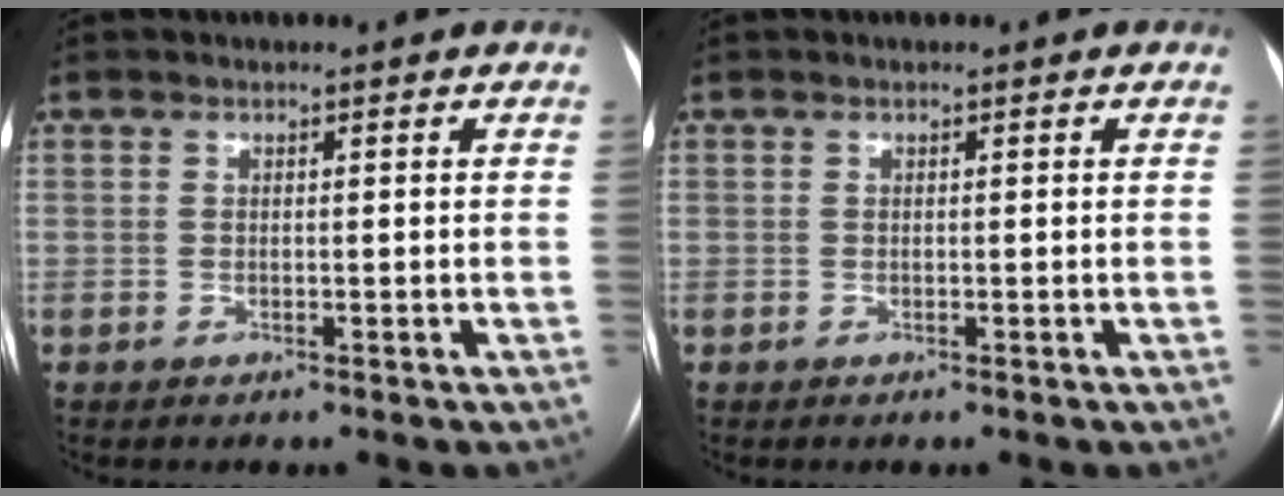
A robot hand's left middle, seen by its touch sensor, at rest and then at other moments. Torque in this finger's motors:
{"motor_torque": [-0.01, -0.01, 0.00, 0.00]}